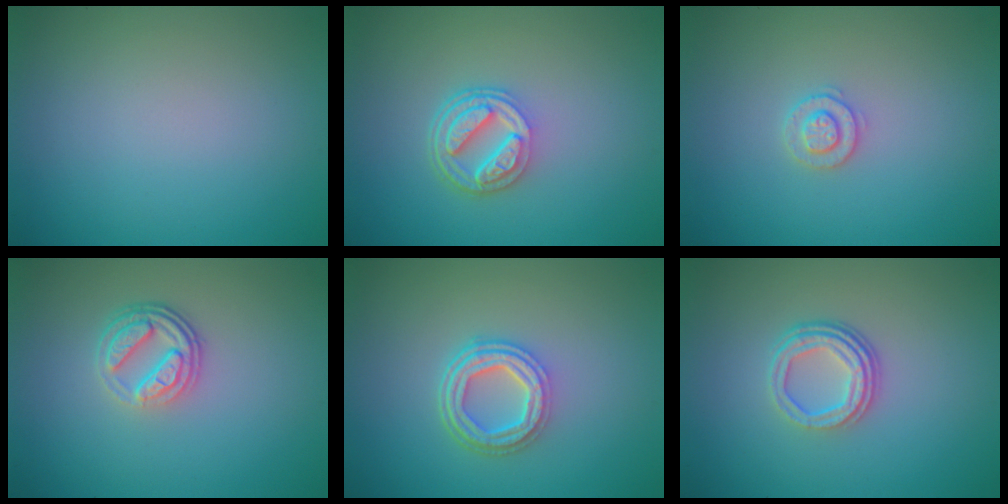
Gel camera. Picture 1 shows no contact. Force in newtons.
{"total": 4.3, "press": 3.3, "slide": 2.8}
{"total": 1.8, "press": 1.8, "slide": 0.4}
{"total": 3.8, "press": 2.7, "slide": 2.7}
{"total": 4.3, "press": 3.3, "slide": 2.9}
{"total": 3.7, "press": 2.6, "slide": 2.5}